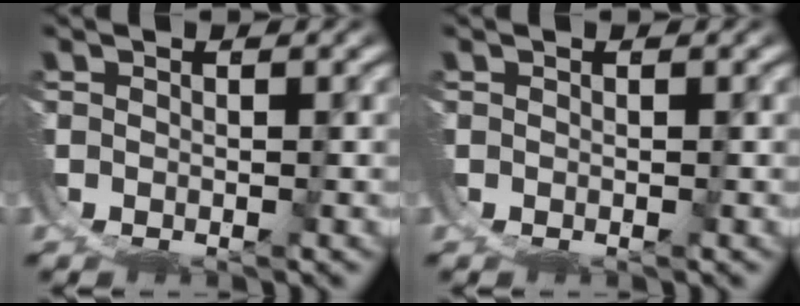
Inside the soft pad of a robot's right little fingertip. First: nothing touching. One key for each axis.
{"total": 0.0}